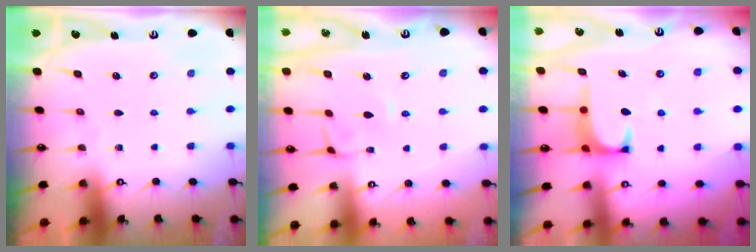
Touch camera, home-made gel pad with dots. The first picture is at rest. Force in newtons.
{"total": 2.5, "press": 2.4, "slide": 0.7}
{"total": 1.4, "press": 1.3, "slide": 0.5}